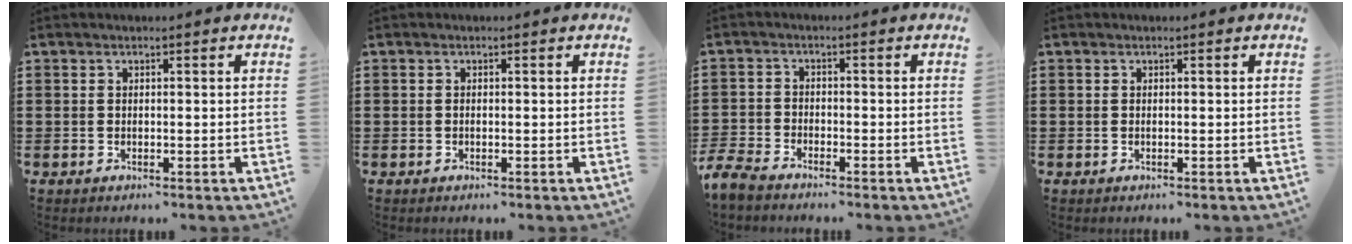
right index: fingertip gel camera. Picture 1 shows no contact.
{"total": 0.0}
{"total": 3.3, "force": [-3.2, 0.6, 0.6], "torque": [-0.035, -0.005, -0.073]}
{"total": 0.0}